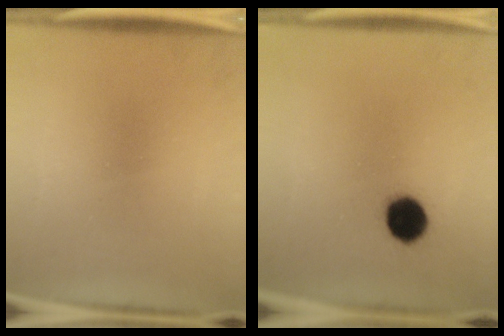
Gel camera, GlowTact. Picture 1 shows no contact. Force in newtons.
{"total": 7.3}